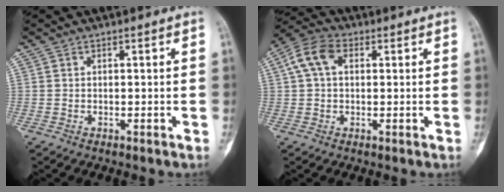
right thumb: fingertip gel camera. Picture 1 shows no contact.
{"total": 7.0, "force": [1.9, 4.5, 5.0], "torque": [-0.103, 0.022, 0.031]}